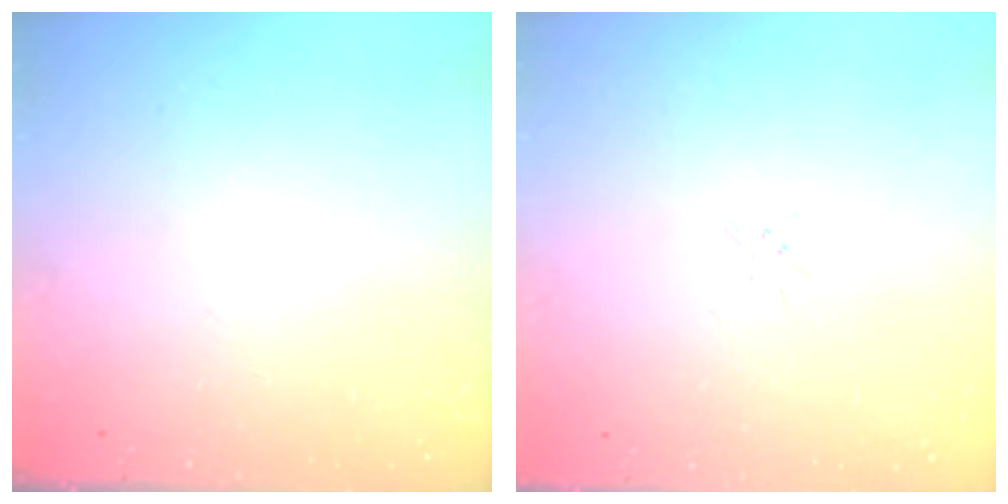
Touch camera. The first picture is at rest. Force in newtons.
{"total": 0.0}